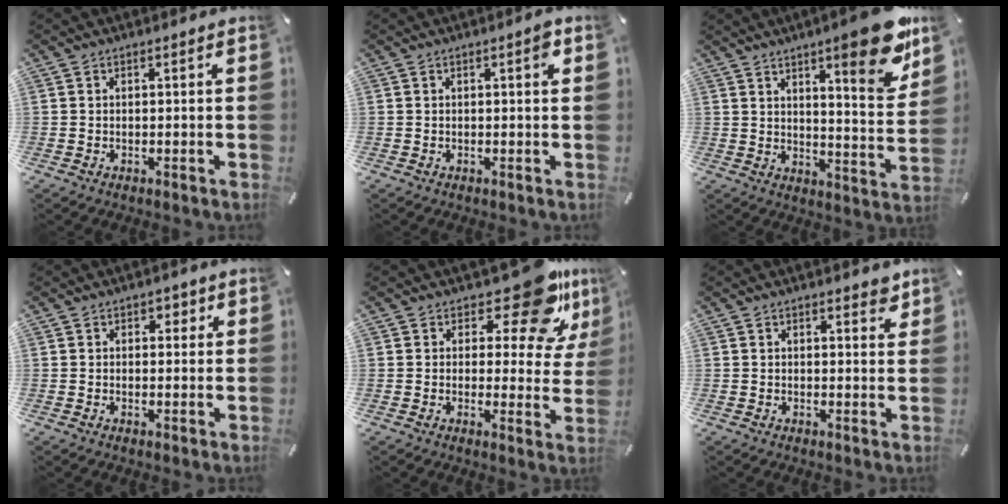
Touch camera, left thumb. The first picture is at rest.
{"total": 2.0, "force": [0.7, 0.5, 1.8], "torque": [-0.022, -0.001, 0.006]}
{"total": 14.8, "force": [10.1, 3.4, 10.3], "torque": [-0.133, -0.072, 0.159]}
{"total": 2.2, "force": [0.9, 1.9, 0.9], "torque": [-0.004, 0.000, 0.010]}
{"total": 15.2, "force": [10.3, 5.7, 9.6], "torque": [-0.125, -0.066, 0.169]}
{"total": 2.6, "force": [2.0, 1.2, 1.2], "torque": [-0.004, -0.012, 0.031]}